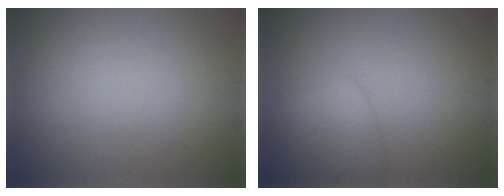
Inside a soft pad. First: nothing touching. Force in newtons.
{"total": 2.7, "press": 2.7, "slide": 0.2}